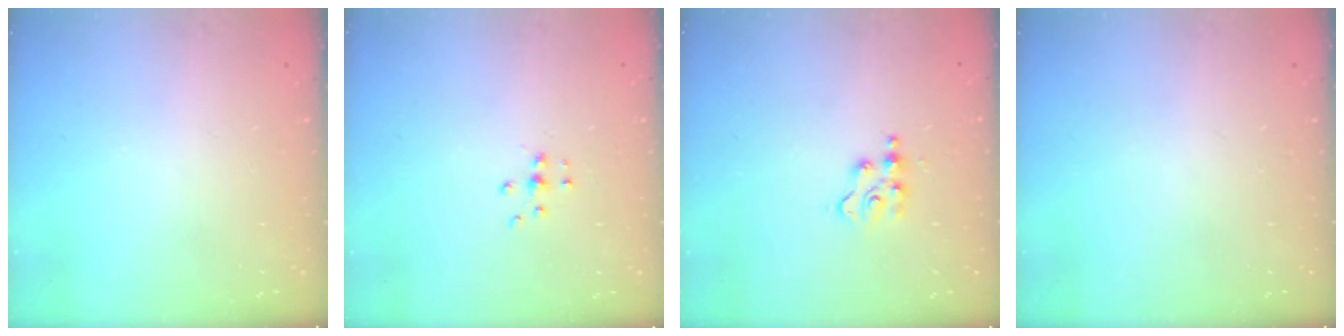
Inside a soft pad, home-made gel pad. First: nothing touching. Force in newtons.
{"total": 5.7, "press": 5.7, "slide": 0.7}
{"total": 4.0, "press": 4.0, "slide": 0.4}
{"total": 0.0}